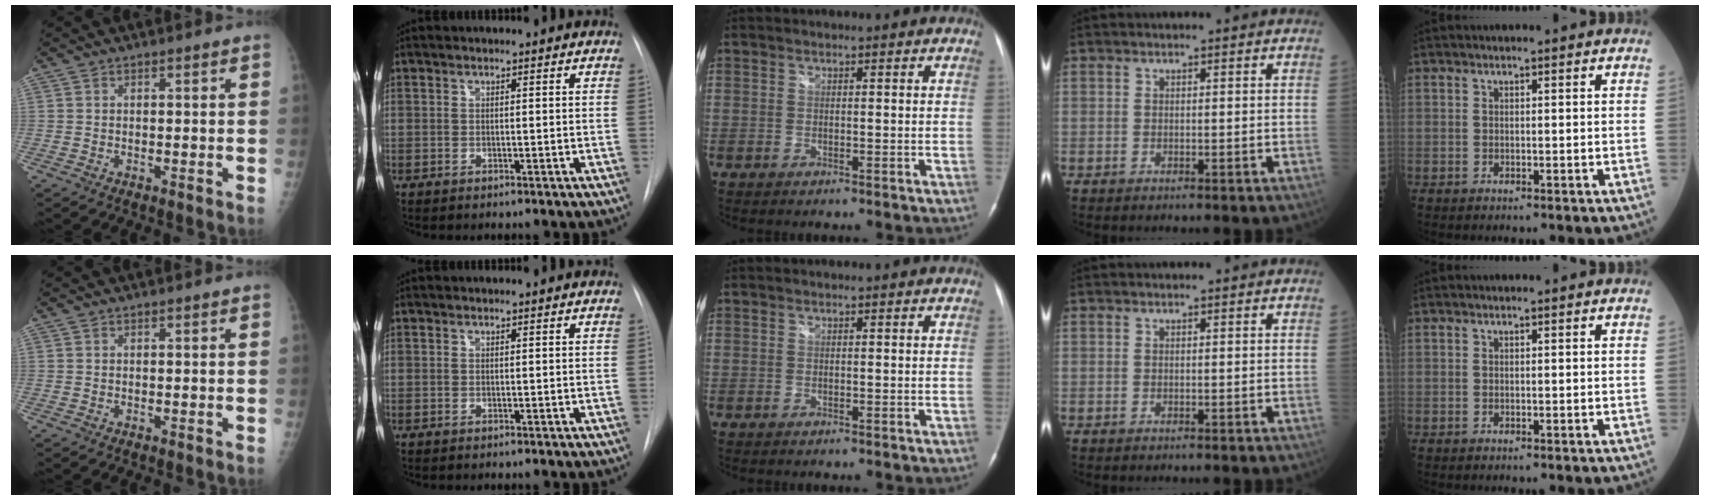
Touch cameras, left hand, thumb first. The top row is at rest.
{}